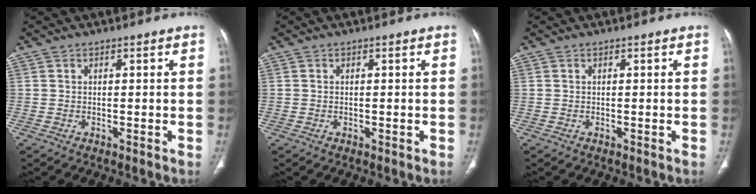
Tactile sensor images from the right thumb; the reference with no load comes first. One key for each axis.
{"total": 0.0}
{"total": 0.0}